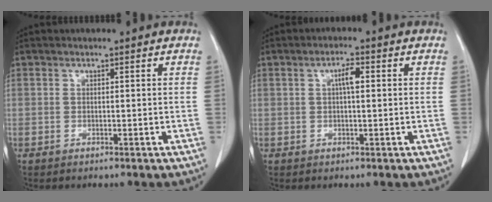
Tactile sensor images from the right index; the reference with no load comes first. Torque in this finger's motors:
{"motor_torque": [0.48, -0.07, 0.12, 0.05]}